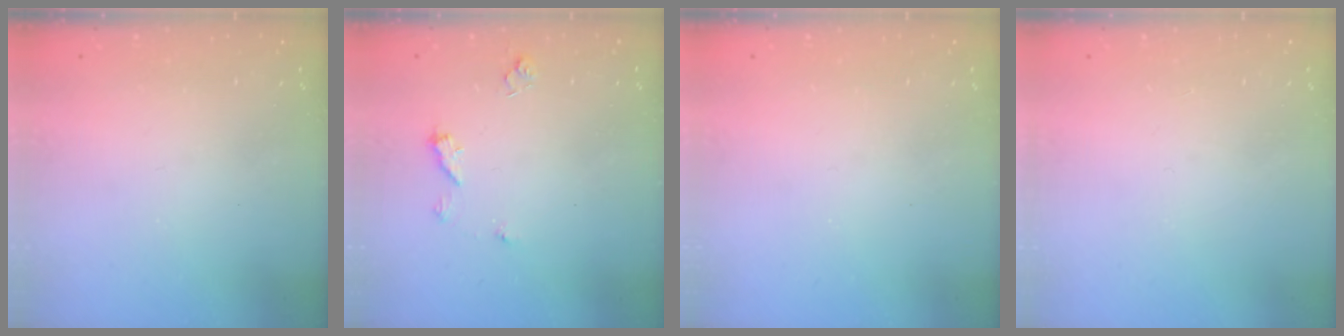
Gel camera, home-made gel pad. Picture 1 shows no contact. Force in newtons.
{"total": 7.0, "press": 7.0, "slide": 0.7}
{"total": 0.0}
{"total": 0.0}